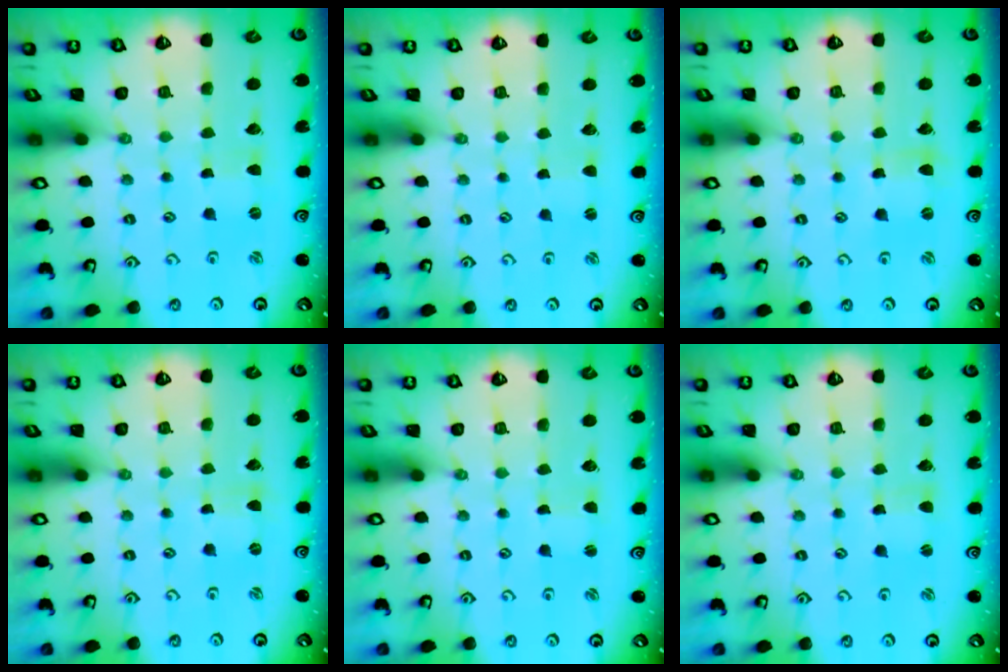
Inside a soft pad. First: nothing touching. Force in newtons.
{"total": 0.9, "press": 0.9, "slide": 0.1}
{"total": 1.2, "press": 1.2, "slide": 0.3}
{"total": 0.0}
{"total": 0.0}
{"total": 0.9, "press": 0.9, "slide": 0.2}